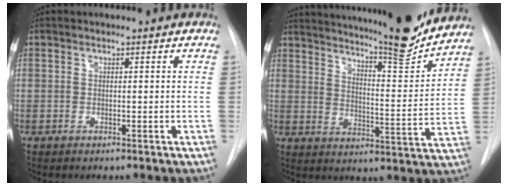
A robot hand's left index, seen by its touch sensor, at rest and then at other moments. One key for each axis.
{"total": 18.8, "fx": 17.2, "fy": 1.0, "fz": 7.5, "tx": -0.120, "ty": -0.063, "tz": 0.227}